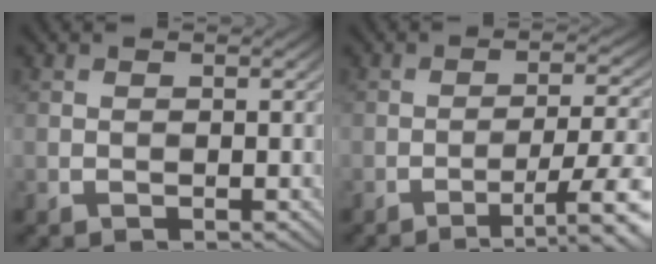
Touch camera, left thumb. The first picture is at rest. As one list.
[{"total": 7.8, "force": [-3.6, 1.5, 6.8], "torque": [-0.108, 0.001, -0.050]}]